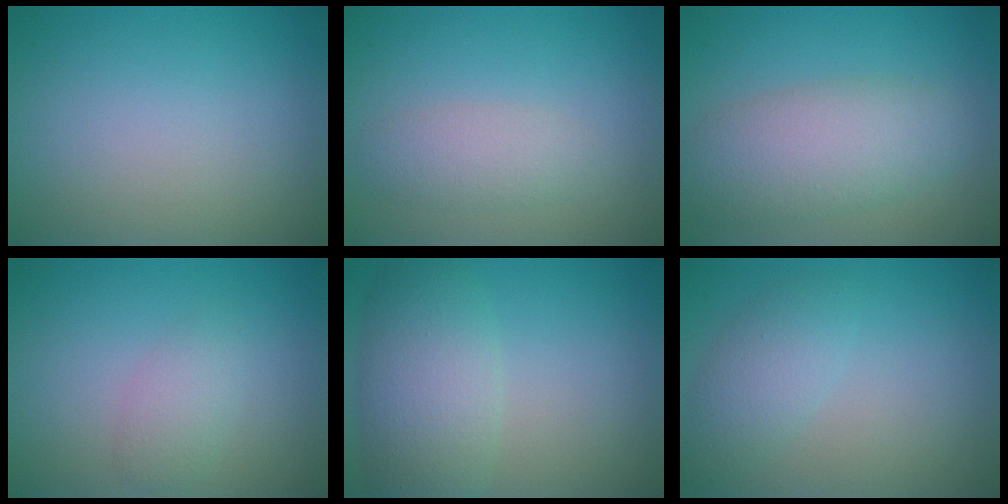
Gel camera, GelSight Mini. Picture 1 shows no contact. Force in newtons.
{"total": 2.3, "press": 2.3, "slide": 0.1}
{"total": 5.7, "press": 5.7, "slide": 0.3}
{"total": 1.8, "press": 1.8, "slide": 0.1}
{"total": 5.6, "press": 5.6, "slide": 0.4}
{"total": 2.8, "press": 2.8, "slide": 0.1}